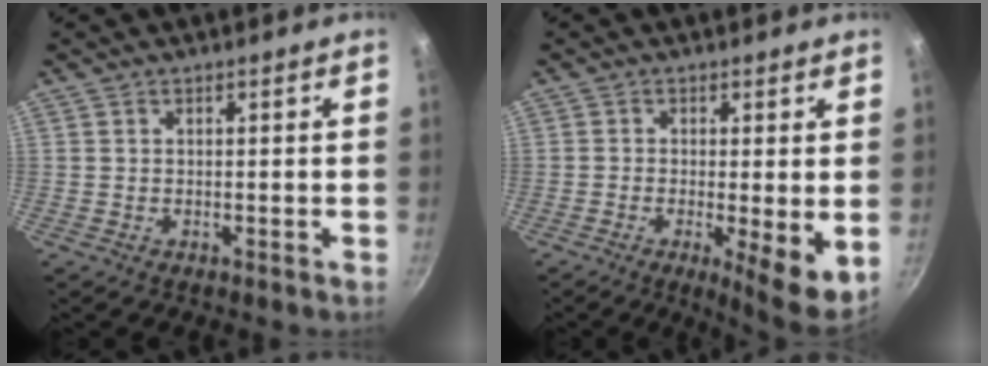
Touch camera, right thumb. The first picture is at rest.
{"total": 7.9, "force": [-1.2, 1.8, 7.6], "torque": [-0.109, -0.016, -0.014]}